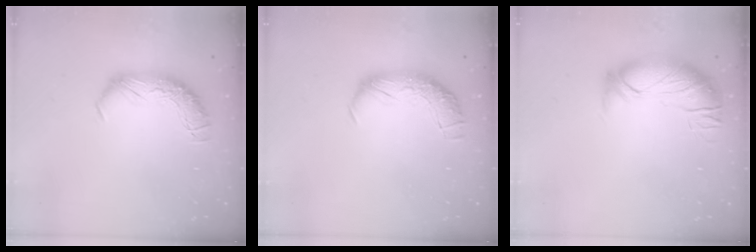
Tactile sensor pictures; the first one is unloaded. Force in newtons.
{"total": 2.4, "press": 1.0, "slide": 2.2}
{"total": 2.9, "press": 1.4, "slide": 2.5}